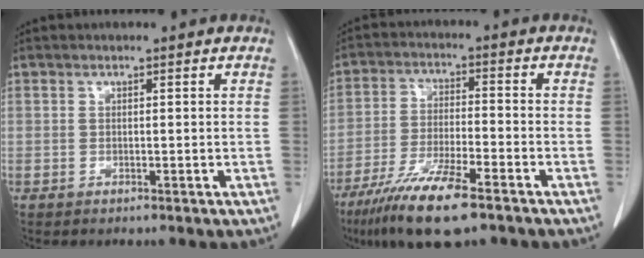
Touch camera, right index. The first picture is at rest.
{"total": 11.9, "force": [-8.1, 1.5, 8.7], "torque": [-0.167, -0.028, -0.144]}